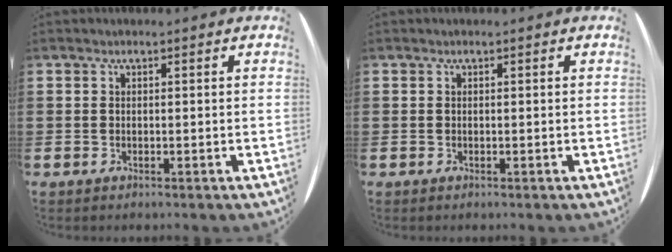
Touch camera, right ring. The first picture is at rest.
{"total": 0.0}